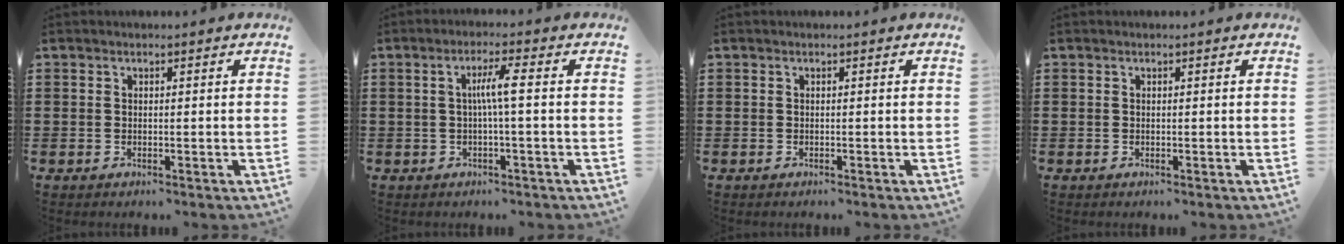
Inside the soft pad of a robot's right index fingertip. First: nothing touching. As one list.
[{"total": 4.0, "force": [-0.1, -0.1, 4.0], "torque": [-0.076, -0.001, -0.007]}, {"total": 0.0}, {"total": 0.0}]